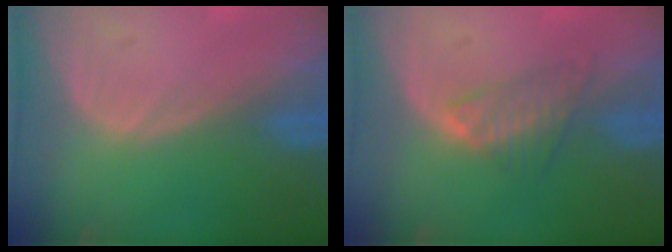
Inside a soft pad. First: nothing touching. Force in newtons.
{"total": 3.7, "press": 3.6, "slide": 0.7}